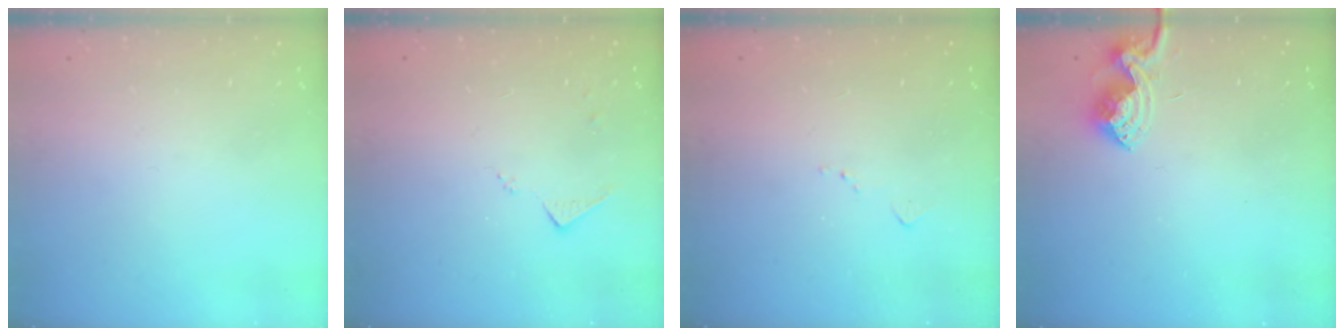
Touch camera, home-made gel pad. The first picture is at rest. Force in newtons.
{"total": 5.3, "press": 5.3, "slide": 0.6}
{"total": 5.8, "press": 5.7, "slide": 0.8}
{"total": 7.1, "press": 7.0, "slide": 0.7}